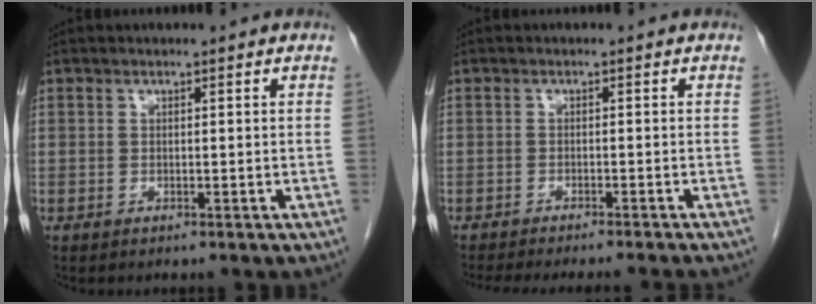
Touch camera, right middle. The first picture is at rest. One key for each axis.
{"total": 11.1, "fx": -10.1, "fy": -0.3, "fz": 4.6, "tx": -0.038, "ty": -0.018, "tz": -0.135}